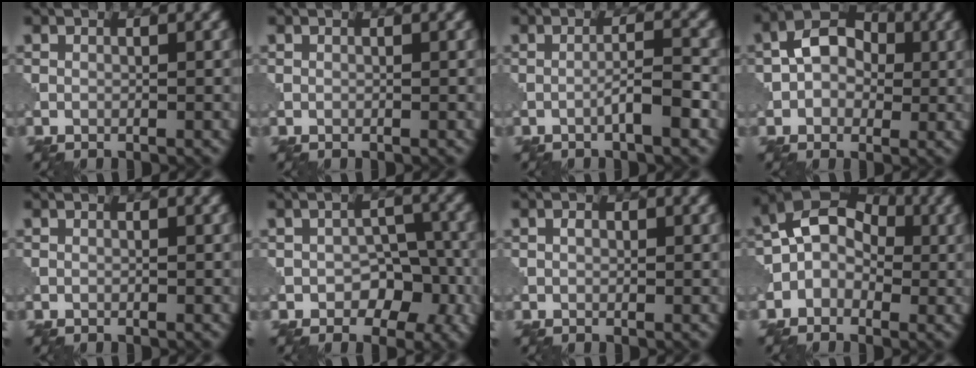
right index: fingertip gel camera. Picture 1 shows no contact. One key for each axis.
{"total": 0.0}
{"total": 2.6, "fx": -1.2, "fy": 0.1, "fz": 2.3, "tx": -0.037, "ty": 0.011, "tz": -0.025}
{"total": 5.1, "fx": 0.4, "fy": 3.8, "fz": 3.3, "tx": -0.045, "ty": 0.014, "tz": -0.008}
{"total": 0.0}
{"total": 5.6, "fx": -1.9, "fy": 3.9, "fz": 3.5, "tx": -0.030, "ty": -0.005, "tz": -0.027}
{"total": 0.8, "fx": 0.2, "fy": 0.6, "fz": 0.5, "tx": -0.010, "ty": 0.001, "tz": 0.002}
{"total": 5.6, "fx": -0.3, "fy": 4.4, "fz": 3.5, "tx": -0.032, "ty": 0.032, "tz": -0.028}